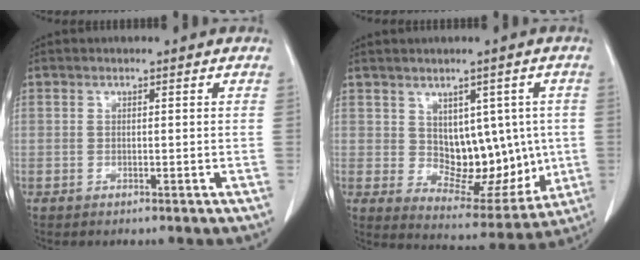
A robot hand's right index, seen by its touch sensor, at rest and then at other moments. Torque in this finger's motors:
{"motor_torque": [0.30, 0.11, 0.22, 0.02]}